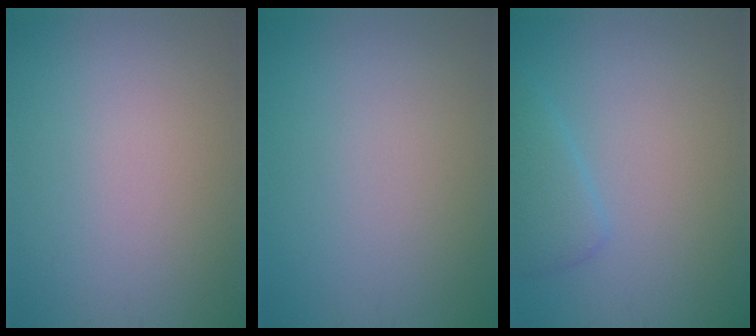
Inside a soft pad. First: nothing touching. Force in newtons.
{"total": 0.0}
{"total": 2.4, "press": 2.4, "slide": 0.1}